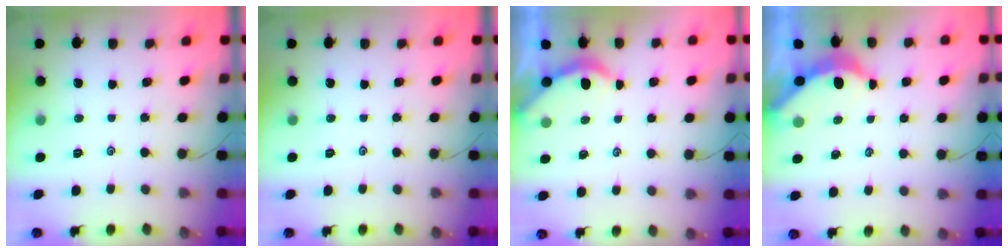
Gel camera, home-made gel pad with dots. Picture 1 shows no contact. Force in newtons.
{"total": 0.0}
{"total": 2.3, "press": 2.3, "slide": 0.5}
{"total": 3.9, "press": 3.9, "slide": 0.4}